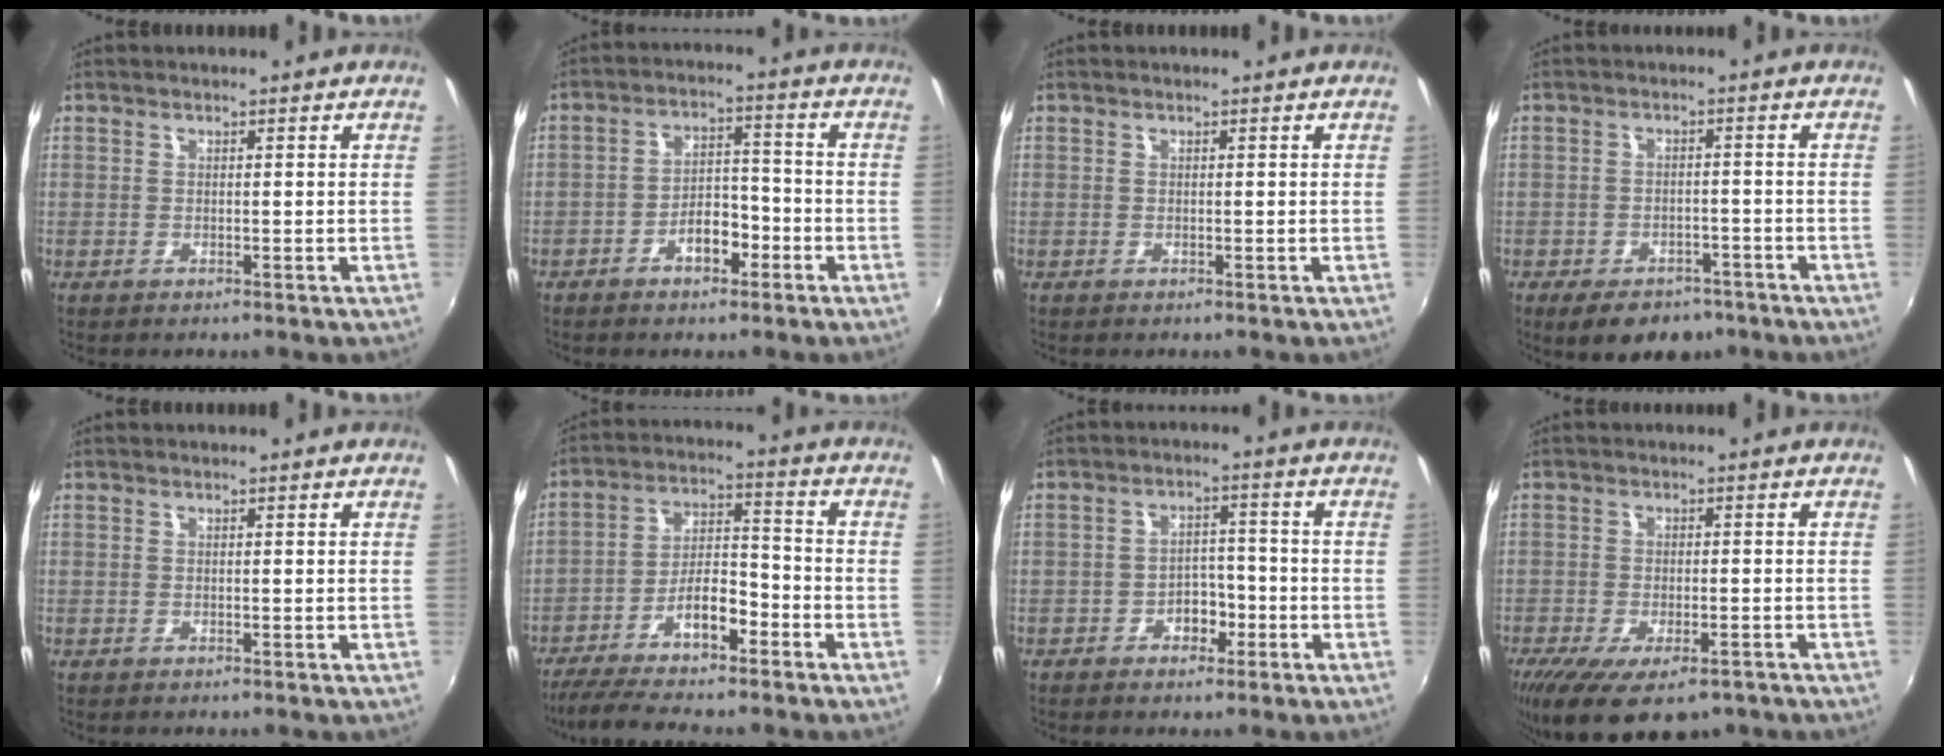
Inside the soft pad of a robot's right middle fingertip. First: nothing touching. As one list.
[{"total": 5.8, "force": [-3.4, 3.1, 3.6], "torque": [-0.065, 0.016, -0.047]}, {"total": 0.0}, {"total": 9.1, "force": [-6.2, 5.2, 4.1], "torque": [-0.087, -0.001, -0.082]}, {"total": 0.0}, {"total": 12.4, "force": [-8.8, 3.3, 8.1], "torque": [-0.165, 0.013, -0.156]}, {"total": 4.5, "force": [-2.4, 3.1, 2.1], "torque": [-0.037, 0.009, -0.033]}, {"total": 12.6, "force": [-8.2, 5.1, 8.1], "torque": [-0.169, -0.046, -0.125]}]